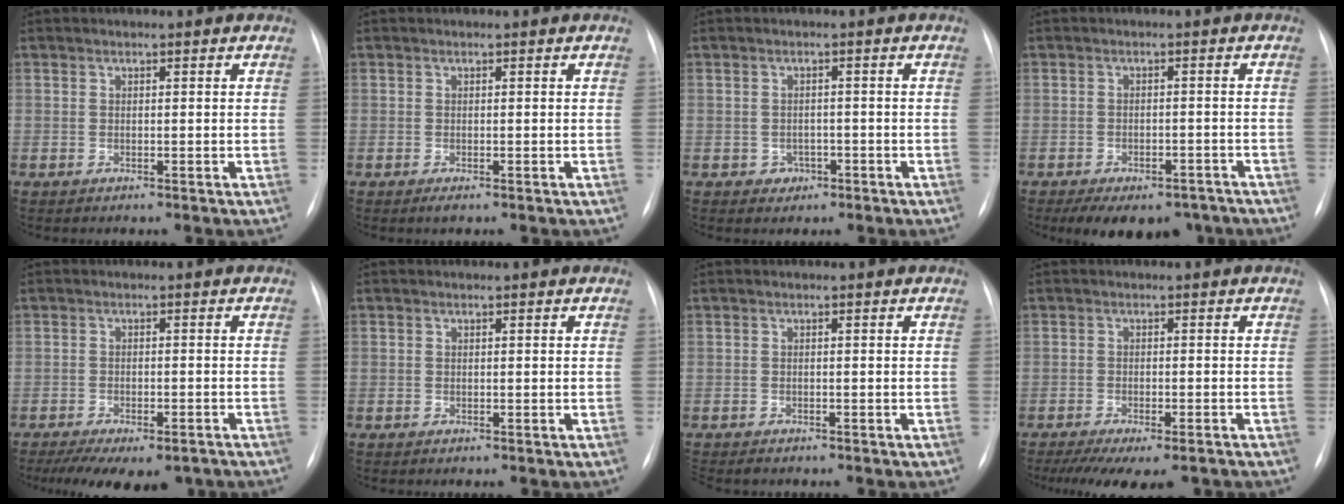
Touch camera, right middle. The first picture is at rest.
{"total": 0.7, "force": [-0.4, 0.2, 0.6], "torque": [-0.009, -0.002, -0.005]}
{"total": 1.9, "force": [-0.9, 1.6, 0.4], "torque": [0.000, 0.007, -0.009]}
{"total": 12.3, "force": [-9.0, 6.3, 5.4], "torque": [-0.086, 0.007, -0.112]}
{"total": 12.7, "force": [-9.5, 5.1, 6.8], "torque": [-0.124, -0.013, -0.126]}
{"total": 0.0}
{"total": 3.2, "force": [-2.7, 1.2, 1.2], "torque": [-0.015, -0.006, -0.035]}
{"total": 12.2, "force": [-9.7, 3.3, 6.6], "torque": [-0.114, -0.017, -0.132]}